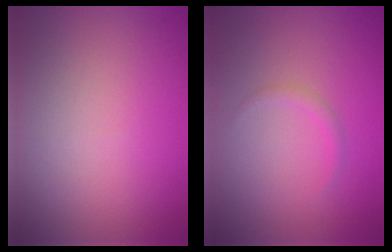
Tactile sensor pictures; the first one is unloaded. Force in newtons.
{"total": 0.9, "press": 0.9, "slide": 0.0}